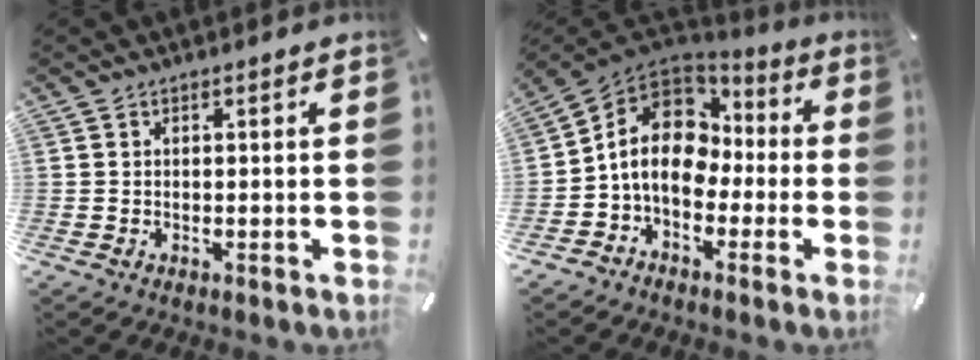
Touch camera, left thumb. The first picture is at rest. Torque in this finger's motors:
{"motor_torque": [1.71, 3.30, 0.79, 0.41, 0.42]}